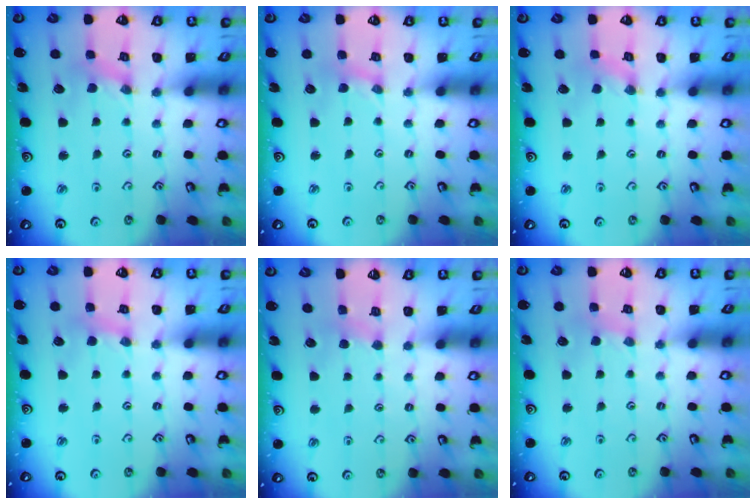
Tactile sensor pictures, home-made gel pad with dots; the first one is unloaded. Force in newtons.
{"total": 0.0}
{"total": 0.9, "press": 0.9, "slide": 0.2}
{"total": 3.0, "press": 2.9, "slide": 0.4}
{"total": 2.1, "press": 2.0, "slide": 0.4}
{"total": 1.0, "press": 0.9, "slide": 0.3}